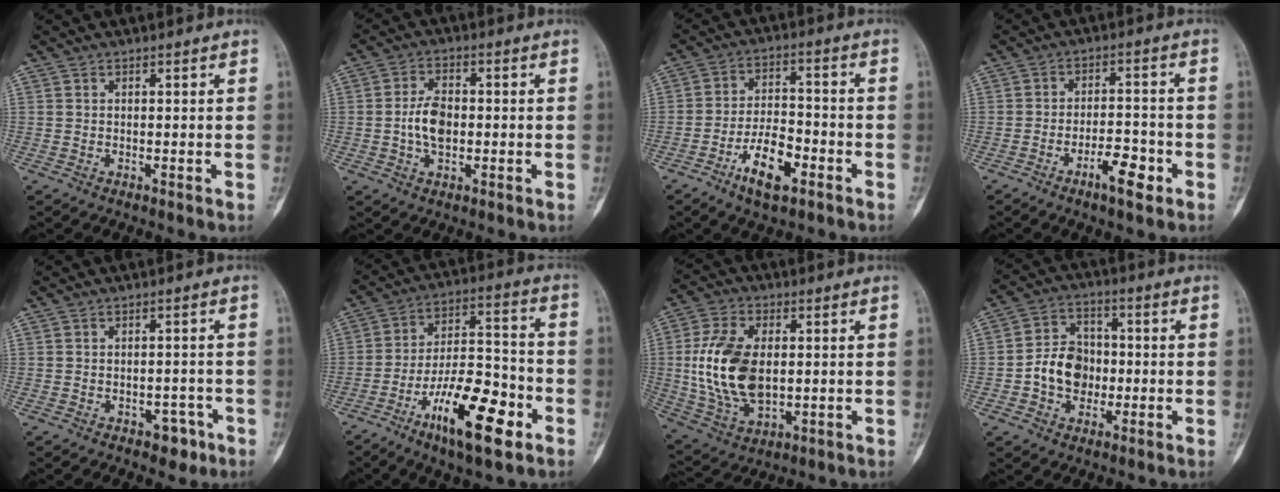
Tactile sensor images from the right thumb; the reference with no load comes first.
{"total": 6.4, "force": [-0.6, 3.9, 5.1], "torque": [-0.090, 0.010, -0.014]}
{"total": 9.7, "force": [-5.0, 4.2, 7.1], "torque": [-0.117, 0.030, -0.090]}
{"total": 6.7, "force": [-3.6, 2.3, 5.2], "torque": [-0.073, 0.024, -0.059]}
{"total": 3.8, "force": [-2.1, 2.4, 2.1], "torque": [-0.004, 0.017, -0.025]}
{"total": 17.9, "force": [-8.7, 6.2, 14.3], "torque": [-0.223, 0.056, -0.145]}
{"total": 16.2, "force": [0.5, 9.8, 12.9], "torque": [-0.246, -0.006, 0.019]}
{"total": 9.7, "force": [-1.6, 7.8, 5.5], "torque": [-0.066, 0.028, -0.035]}